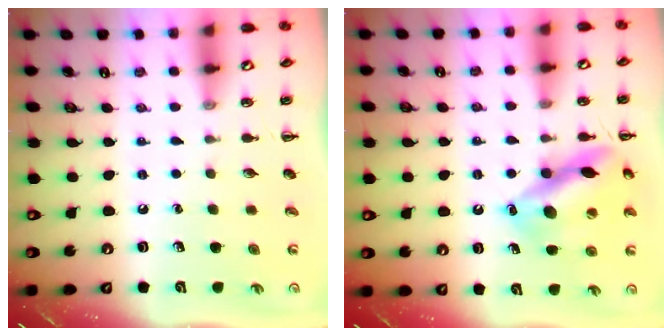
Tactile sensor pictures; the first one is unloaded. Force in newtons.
{"total": 14.6, "press": 14.4, "slide": 2.0}